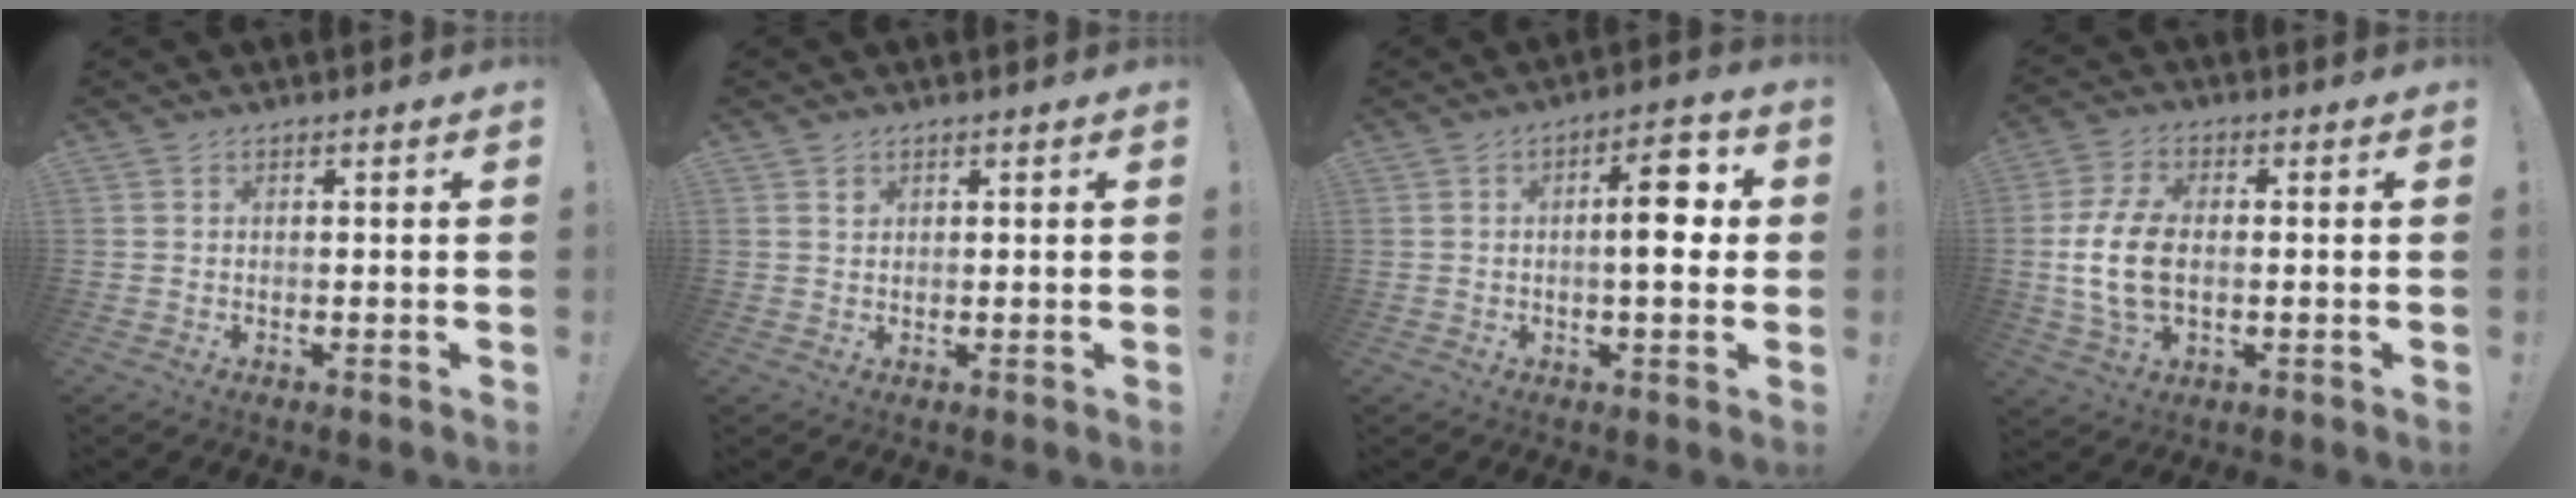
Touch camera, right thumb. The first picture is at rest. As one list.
[{"total": 1.1, "force": [0.7, 0.8, 0.2], "torque": [0.007, -0.004, 0.012]}, {"total": 10.0, "force": [1.0, 3.3, 9.4], "torque": [-0.126, 0.003, 0.009]}, {"total": 11.9, "force": [-0.5, 7.1, 9.6], "torque": [-0.190, -0.005, -0.006]}]